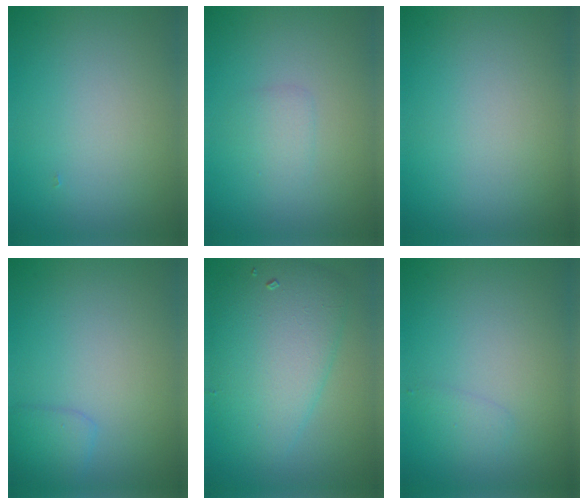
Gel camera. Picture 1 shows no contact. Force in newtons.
{"total": 1.3, "press": 1.2, "slide": 0.0}
{"total": 0.0}
{"total": 1.6, "press": 1.6, "slide": 0.1}
{"total": 7.1, "press": 7.1, "slide": 0.1}
{"total": 1.0, "press": 0.9, "slide": 0.1}